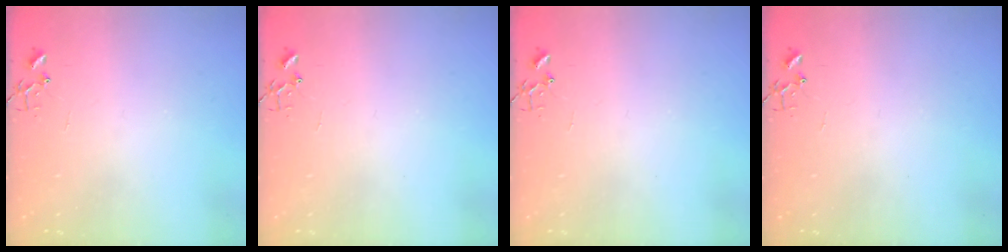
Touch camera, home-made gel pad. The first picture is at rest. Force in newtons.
{"total": 0.0}
{"total": 0.0}
{"total": 0.0}